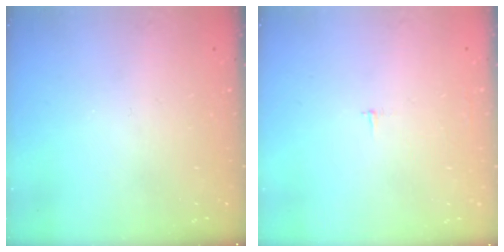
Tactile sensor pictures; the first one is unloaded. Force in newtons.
{"total": 2.1, "press": 2.1, "slide": 0.2}